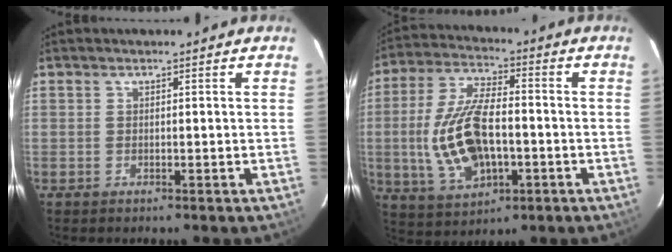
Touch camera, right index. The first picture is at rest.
{"total": 15.7, "force": [-2.5, 7.8, 13.4], "torque": [-0.283, 0.000, -0.035]}